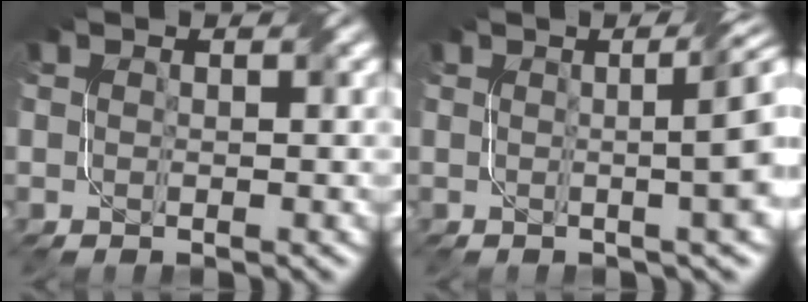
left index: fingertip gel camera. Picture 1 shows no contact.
{"total": 7.8, "force": [0.7, 2.7, 7.2], "torque": [-0.038, 0.028, -0.006]}